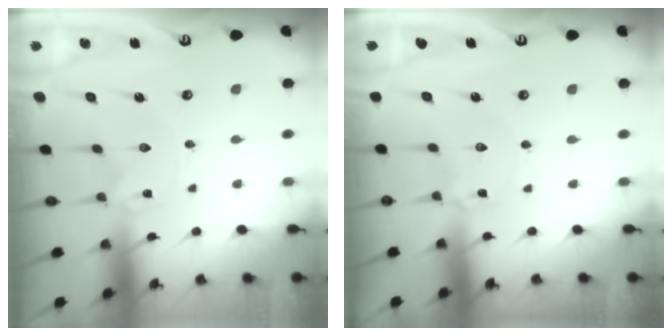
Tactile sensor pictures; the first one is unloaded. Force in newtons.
{"total": 1.6, "press": 1.6, "slide": 0.2}